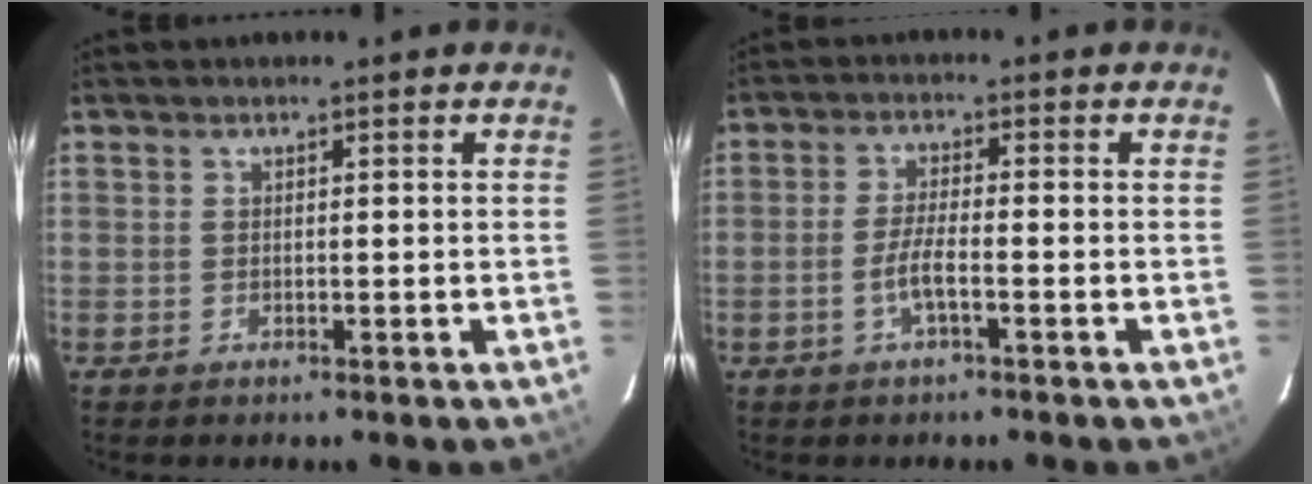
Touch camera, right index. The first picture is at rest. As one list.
[{"total": 3.9, "force": [-1.8, 0.4, 3.4], "torque": [-0.072, -0.002, -0.036]}]